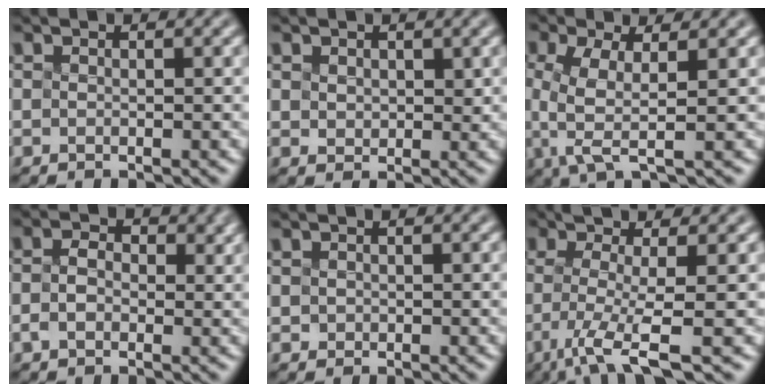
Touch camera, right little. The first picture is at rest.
{"total": 0.8, "force": [0.1, -0.2, -0.8], "torque": [-0.004, -0.006, 0.035]}
{"total": 2.2, "force": [-1.4, -0.3, 1.7], "torque": [-0.072, -0.016, 0.004]}
{"total": 1.5, "force": [-1.4, 0.2, -0.4], "torque": [-0.017, -0.012, 0.000]}
{"total": 1.7, "force": [-0.5, -0.7, -1.5], "torque": [0.009, -0.012, 0.019]}
{"total": 4.5, "force": [-2.6, -0.5, 3.7], "torque": [-0.086, -0.017, -0.017]}